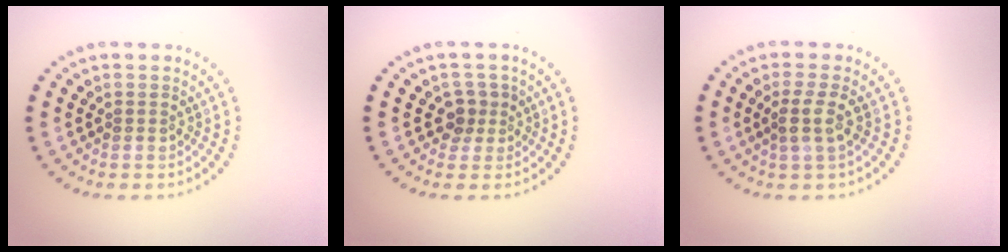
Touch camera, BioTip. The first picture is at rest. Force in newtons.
{"total": 2.0, "press": 1.6, "slide": 1.3}
{"total": 2.1, "press": 1.7, "slide": 1.2}